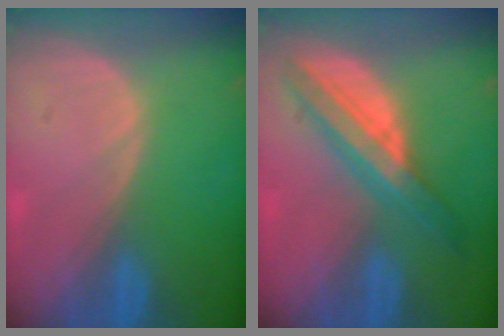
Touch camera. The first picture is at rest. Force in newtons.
{"total": 7.5, "press": 7.5, "slide": 0.4}